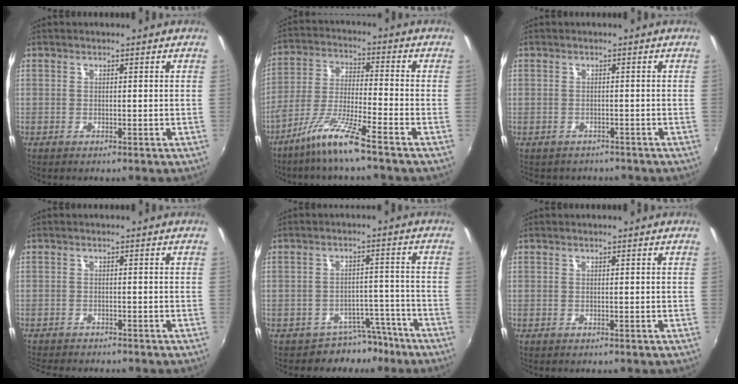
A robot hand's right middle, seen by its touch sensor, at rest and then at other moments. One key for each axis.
{"total": 9.4, "fx": -6.6, "fy": -0.3, "fz": 6.7, "tx": -0.140, "ty": -0.005, "tz": -0.126}
{"total": 2.4, "fx": -1.7, "fy": 1.7, "fz": 0.2, "tx": -0.011, "ty": 0.000, "tz": -0.022}
{"total": 5.8, "fx": -5.4, "fy": 0.8, "fz": 1.8, "tx": -0.052, "ty": -0.018, "tz": -0.087}
{"total": 6.5, "fx": -5.4, "fy": 3.6, "fz": 0.4, "tx": -0.003, "ty": 0.028, "tz": -0.071}
{"total": 0.0}